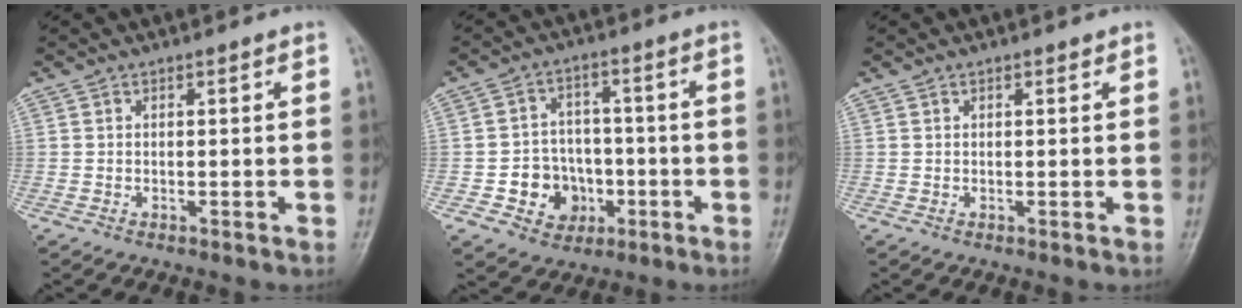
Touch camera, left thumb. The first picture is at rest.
{"total": 8.8, "force": [-2.6, 7.7, 3.4], "torque": [-0.011, 0.024, -0.040]}
{"total": 0.7, "force": [0.5, 0.3, 0.4], "torque": [-0.006, -0.001, 0.005]}